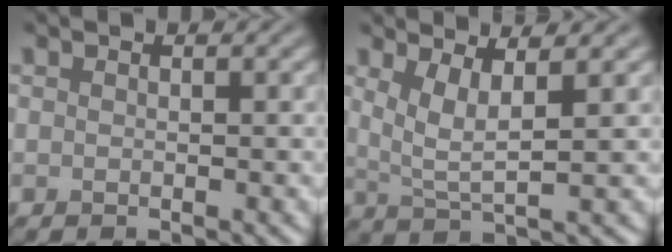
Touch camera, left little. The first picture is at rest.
{"total": 3.5, "force": [1.5, 0.7, 3.1], "torque": [-0.062, -0.006, 0.032]}